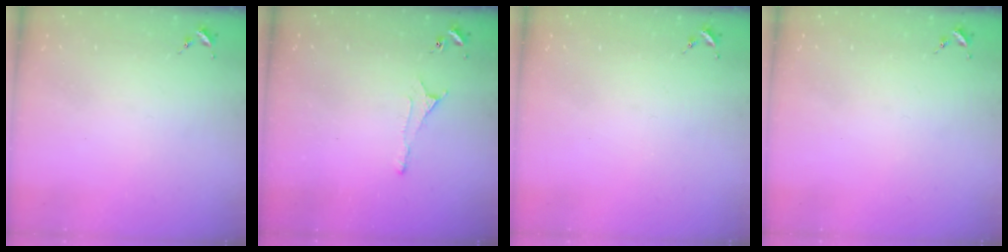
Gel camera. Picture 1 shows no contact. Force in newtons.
{"total": 3.8, "press": 3.8, "slide": 0.6}
{"total": 0.0}
{"total": 0.0}